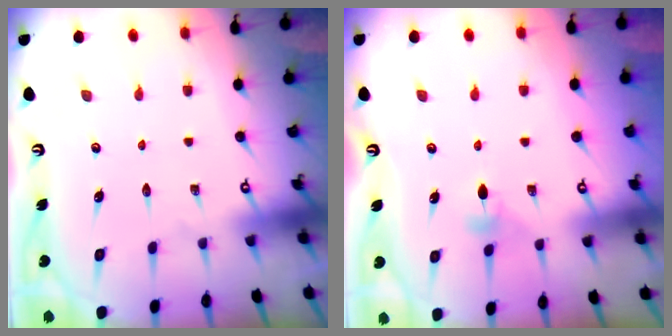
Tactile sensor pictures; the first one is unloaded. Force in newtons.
{"total": 3.1, "press": 3.0, "slide": 0.8}